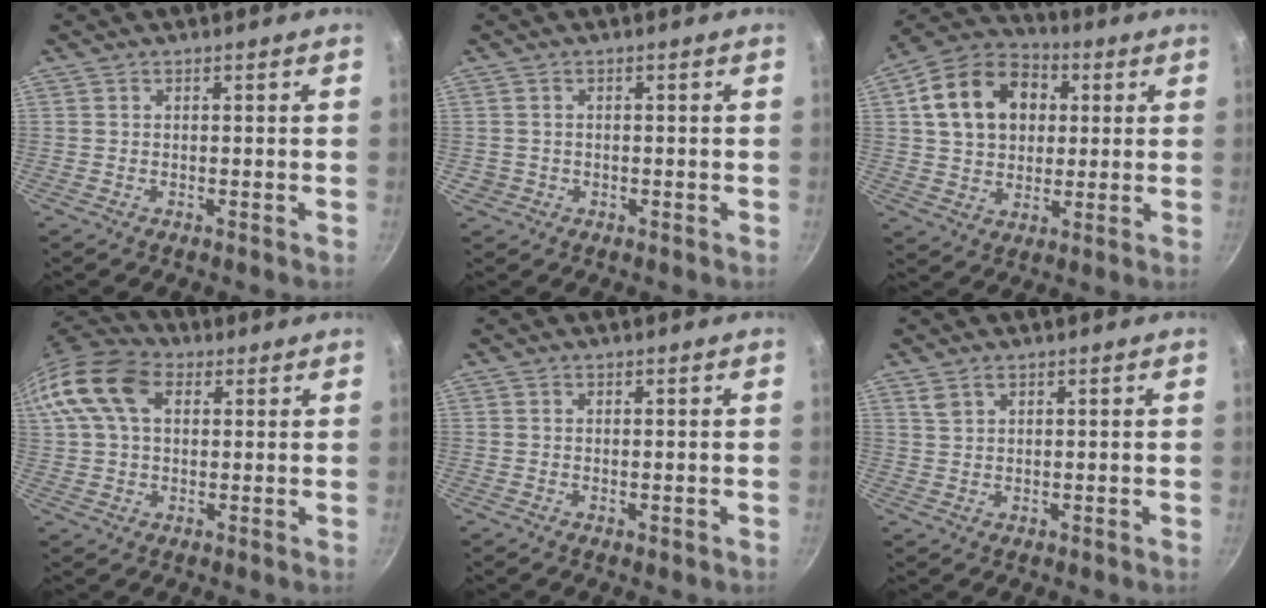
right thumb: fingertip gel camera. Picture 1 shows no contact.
{"total": 1.6, "force": [-0.3, 1.5, 0.4], "torque": [-0.006, 0.004, 0.000]}
{"total": 17.2, "force": [4.1, 13.0, 10.5], "torque": [-0.157, 0.021, 0.059]}
{"total": 15.6, "force": [5.0, 10.2, 10.7], "torque": [-0.207, 0.021, 0.075]}
{"total": 1.0, "force": [-0.1, 0.3, 0.9], "torque": [-0.012, -0.002, -0.002]}
{"total": 2.5, "force": [1.5, 1.4, 1.4], "torque": [-0.021, -0.004, 0.031]}